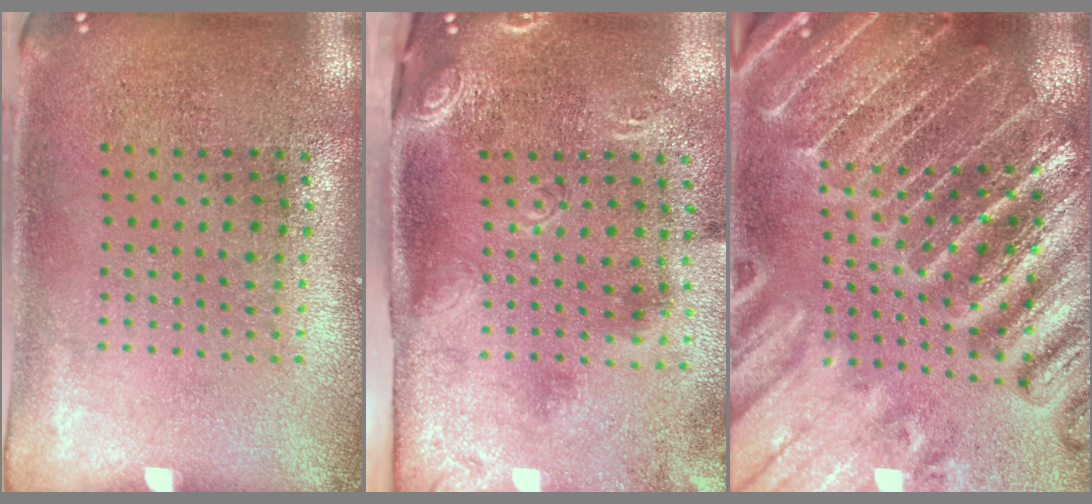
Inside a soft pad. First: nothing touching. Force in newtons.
{"total": 2.9, "press": 1.8, "slide": 2.3}
{"total": 4.5, "press": 4.1, "slide": 1.9}